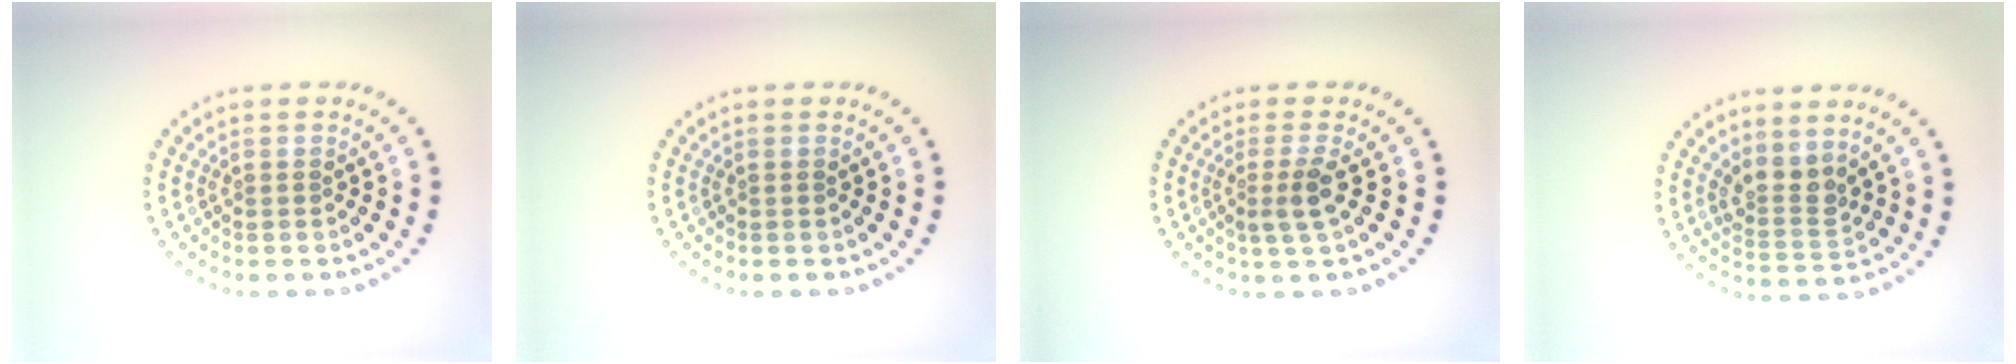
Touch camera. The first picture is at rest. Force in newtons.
{"total": 0.0}
{"total": 2.3, "press": 1.8, "slide": 1.4}
{"total": 2.6, "press": 2.0, "slide": 1.7}